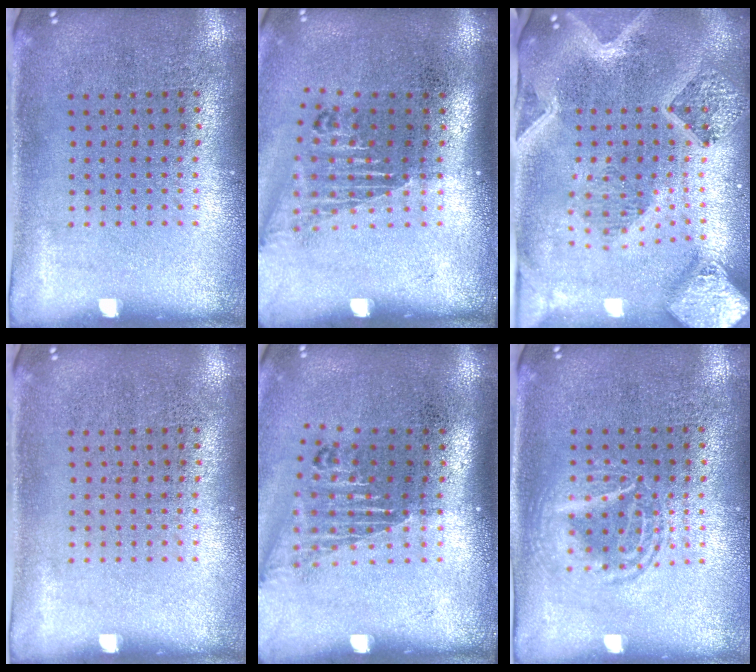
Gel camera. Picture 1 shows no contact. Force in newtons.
{"total": 1.6, "press": 1.3, "slide": 0.9}
{"total": 4.0, "press": 3.1, "slide": 2.6}
{"total": 0.0}
{"total": 1.6, "press": 1.3, "slide": 0.9}
{"total": 1.4, "press": 1.4, "slide": 0.1}